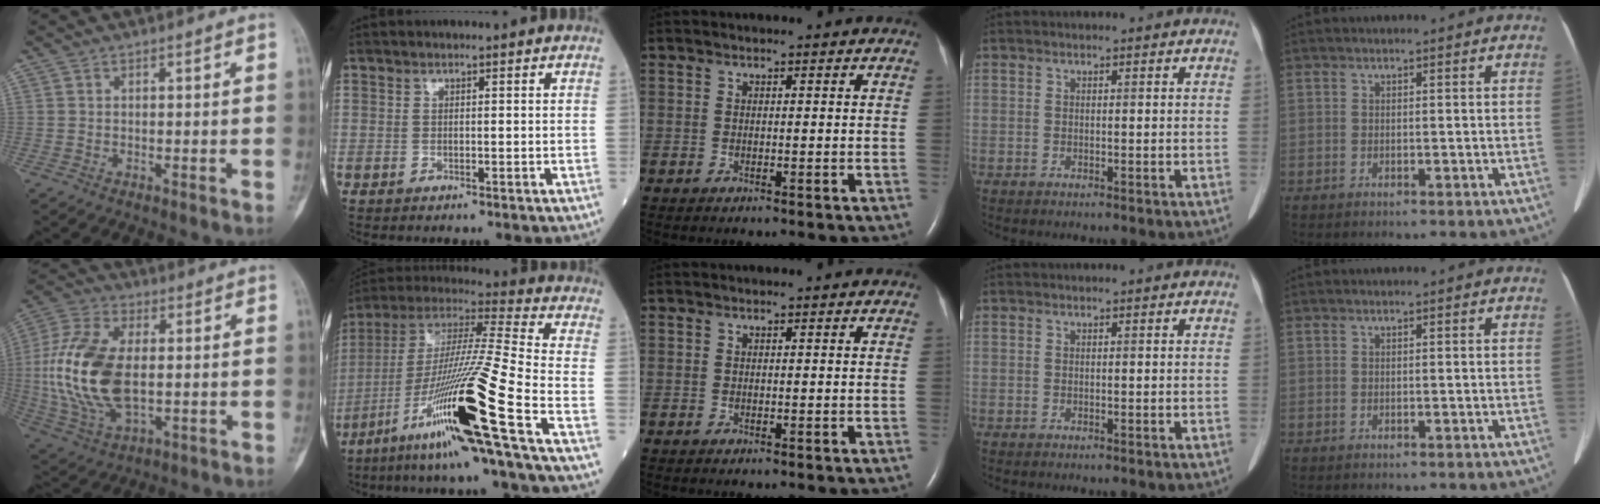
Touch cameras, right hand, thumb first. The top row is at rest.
{"thumb": {"total": 19.3, "force": [-0.3, 10.6, 16.1], "torque": [-0.348, -0.002, 0.002]}, "index": {"total": 23.0, "force": [-10.7, -1.7, 20.3], "torque": [-0.393, -0.039, -0.203]}}